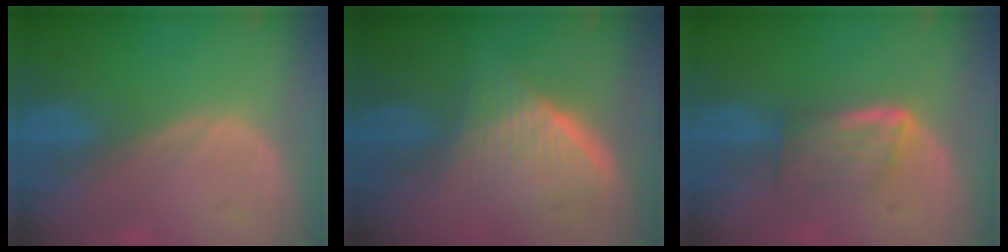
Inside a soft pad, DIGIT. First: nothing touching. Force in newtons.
{"total": 6.5, "press": 6.0, "slide": 2.6}
{"total": 5.8, "press": 5.0, "slide": 2.9}